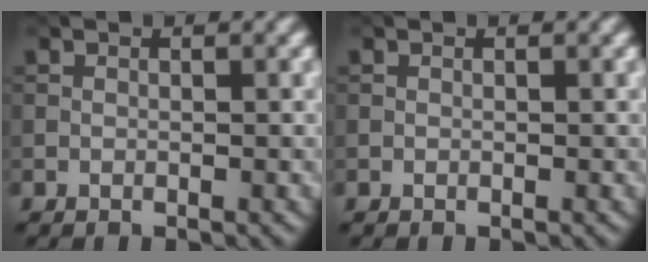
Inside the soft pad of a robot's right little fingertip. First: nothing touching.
{"total": 0.0}